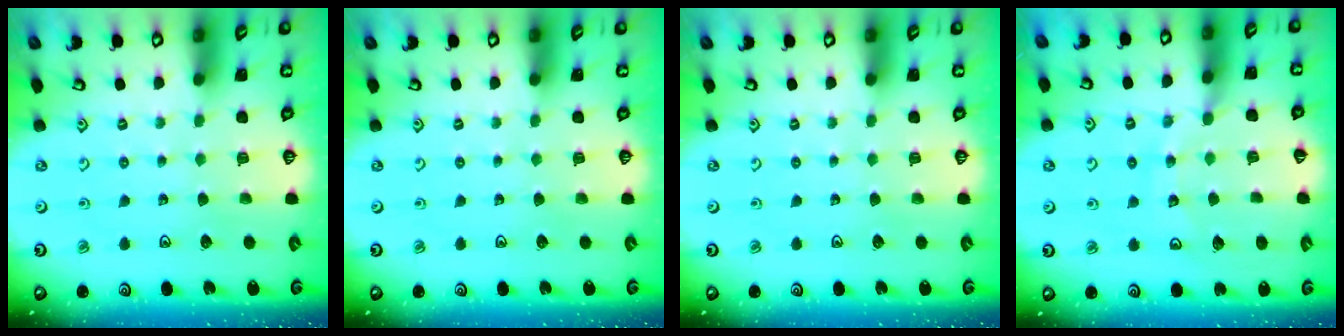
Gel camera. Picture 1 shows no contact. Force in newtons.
{"total": 0.0}
{"total": 0.0}
{"total": 10.6, "press": 10.6, "slide": 0.9}